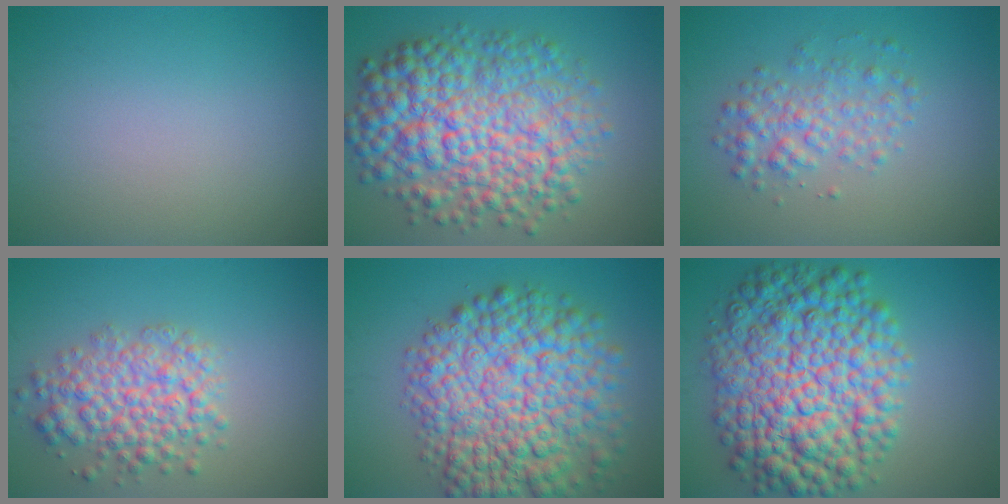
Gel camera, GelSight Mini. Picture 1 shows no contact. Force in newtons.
{"total": 11.2, "press": 11.2, "slide": 0.2}
{"total": 3.2, "press": 3.2, "slide": 0.1}
{"total": 5.3, "press": 5.3, "slide": 0.2}
{"total": 12.4, "press": 12.4, "slide": 0.3}
{"total": 12.9, "press": 12.9, "slide": 0.1}